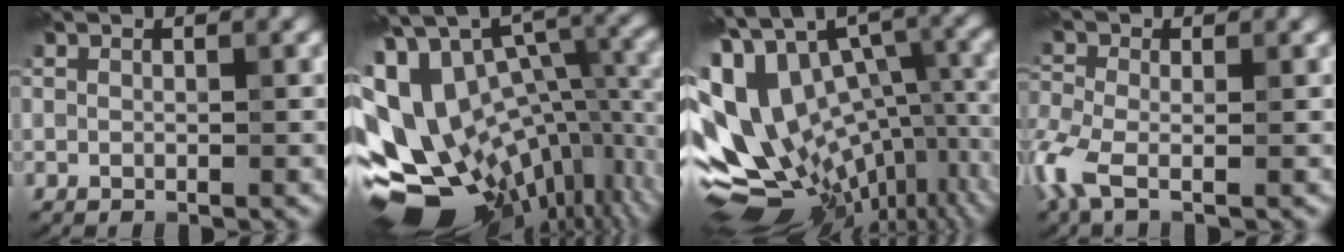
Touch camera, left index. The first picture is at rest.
{"total": 16.8, "force": [-4.2, 10.7, 12.3], "torque": [-0.204, 0.023, -0.046]}
{"total": 15.3, "force": [-0.8, 9.4, 12.1], "torque": [-0.207, 0.012, 0.019]}
{"total": 4.1, "force": [-1.8, 1.7, 3.3], "torque": [-0.089, -0.005, -0.051]}